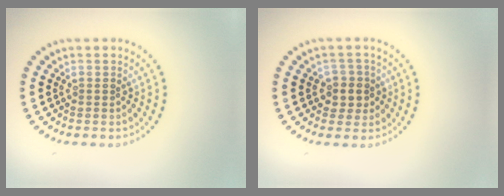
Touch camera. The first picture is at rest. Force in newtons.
{"total": 2.0, "press": 1.9, "slide": 0.8}